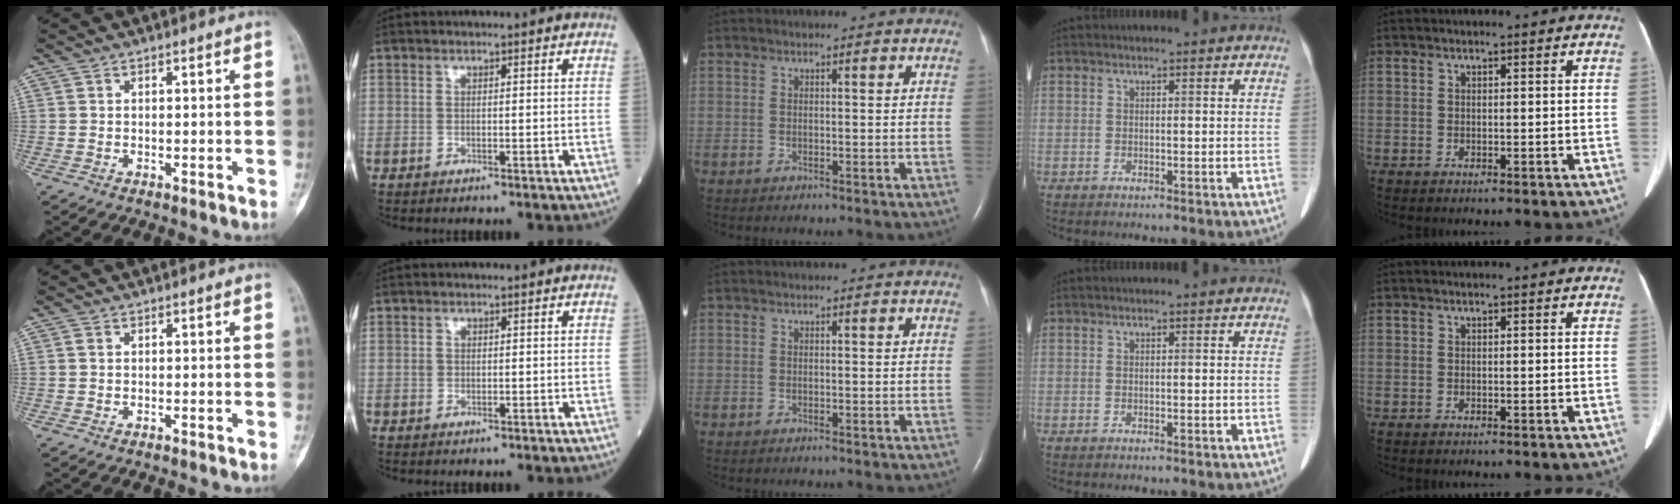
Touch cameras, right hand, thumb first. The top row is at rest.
{"thumb": {"total": 0.5, "force": [0.1, 0.3, 0.4], "torque": [-0.006, 0.000, -0.001]}, "index": {"total": 0.8, "force": [0.0, 0.7, 0.4], "torque": [-0.010, 0.001, 0.000]}}